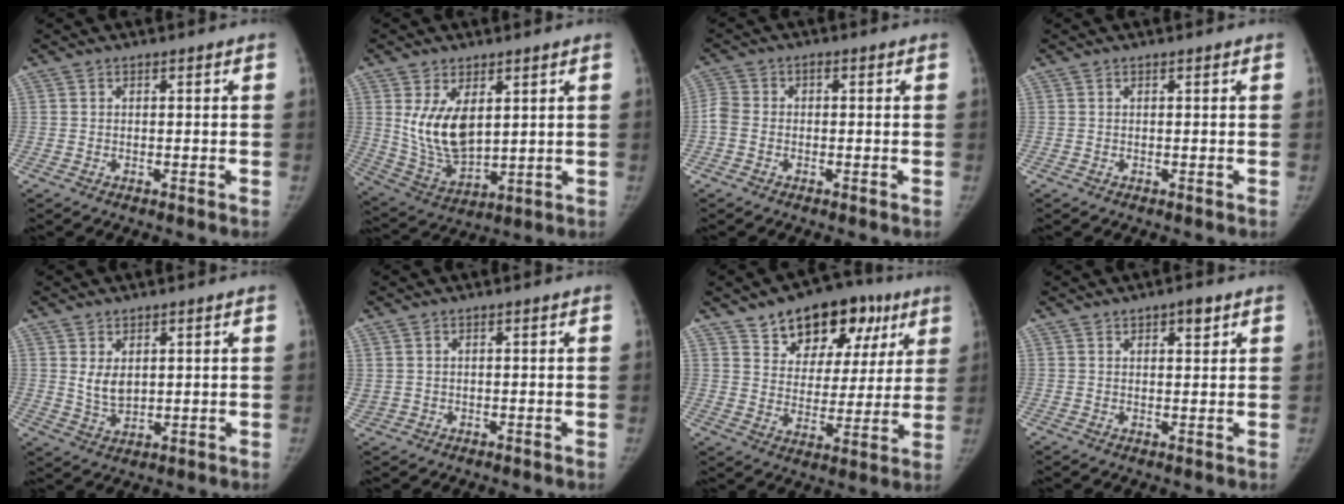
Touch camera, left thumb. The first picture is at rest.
{"total": 11.5, "force": [3.2, 6.4, 9.0], "torque": [-0.149, -0.027, 0.079]}
{"total": 3.5, "force": [-1.1, 2.5, 2.1], "torque": [-0.049, 0.008, -0.031]}
{"total": 0.0}
{"total": 4.5, "force": [1.5, 2.8, 3.2], "torque": [-0.046, -0.018, 0.037]}
{"total": 2.2, "force": [0.7, 1.9, 0.9], "torque": [-0.029, 0.002, 0.022]}
{"total": 18.1, "force": [10.3, 11.0, 10.0], "torque": [-0.089, -0.021, 0.155]}
{"total": 3.1, "force": [1.9, 1.2, 2.1], "torque": [-0.019, -0.008, 0.027]}